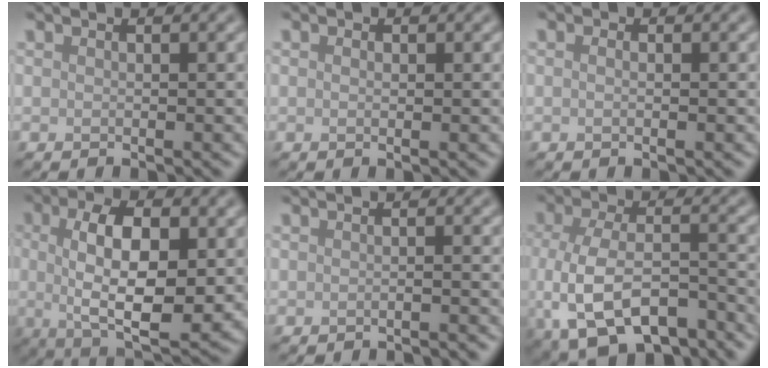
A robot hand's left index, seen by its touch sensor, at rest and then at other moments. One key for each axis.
{"total": 0.8, "fx": 0.1, "fy": 0.4, "fz": 0.6, "tx": -0.008, "ty": -0.006, "tz": 0.002}
{"total": 2.2, "fx": 0.6, "fy": 1.3, "fz": 1.6, "tx": -0.001, "ty": 0.011, "tz": -0.020}
{"total": 9.8, "fx": 0.4, "fy": 4.1, "fz": 8.9, "tx": -0.140, "ty": 0.000, "tz": 0.002}
{"total": 1.9, "fx": -1.8, "fy": 0.1, "fz": 0.5, "tx": 0.005, "ty": -0.001, "tz": -0.026}
{"total": 10.1, "fx": -4.1, "fy": 5.3, "fz": 7.5, "tx": -0.151, "ty": -0.019, "tz": -0.071}